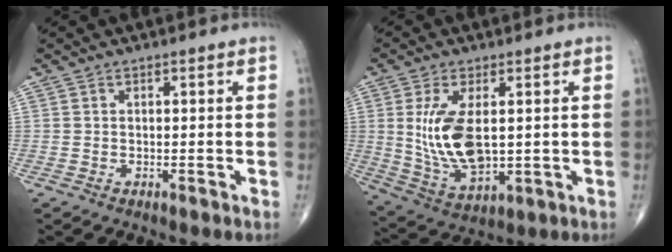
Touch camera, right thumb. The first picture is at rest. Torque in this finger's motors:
{"motor_torque": [-0.48, 0.92, 0.82, 0.53, 0.17]}